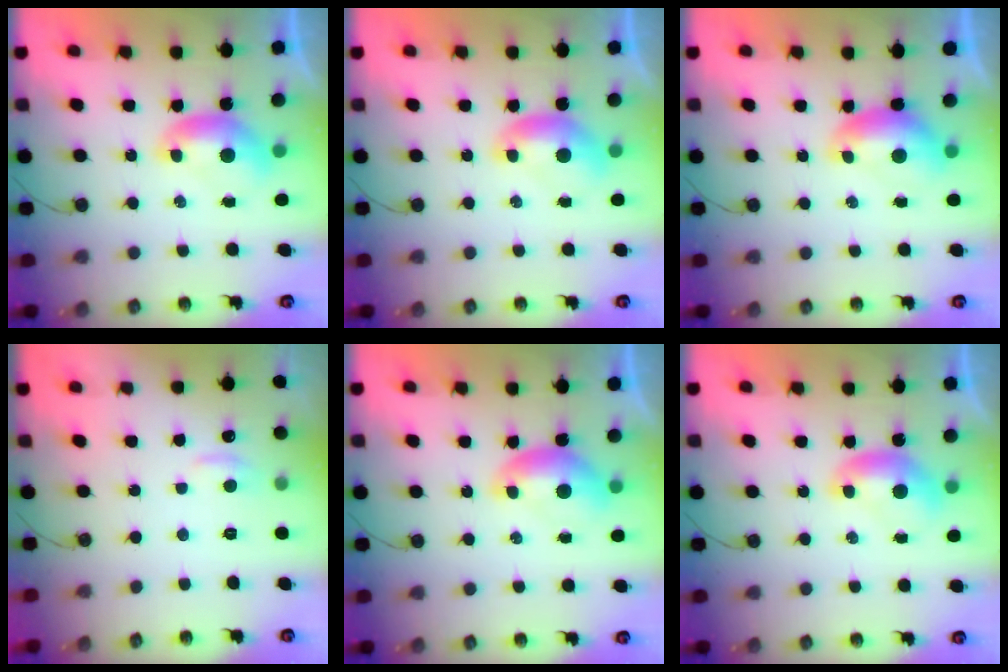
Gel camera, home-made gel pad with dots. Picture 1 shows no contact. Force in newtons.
{"total": 0.0}
{"total": 0.0}
{"total": 1.2, "press": 1.0, "slide": 0.7}
{"total": 0.6, "press": 0.5, "slide": 0.3}
{"total": 0.0}